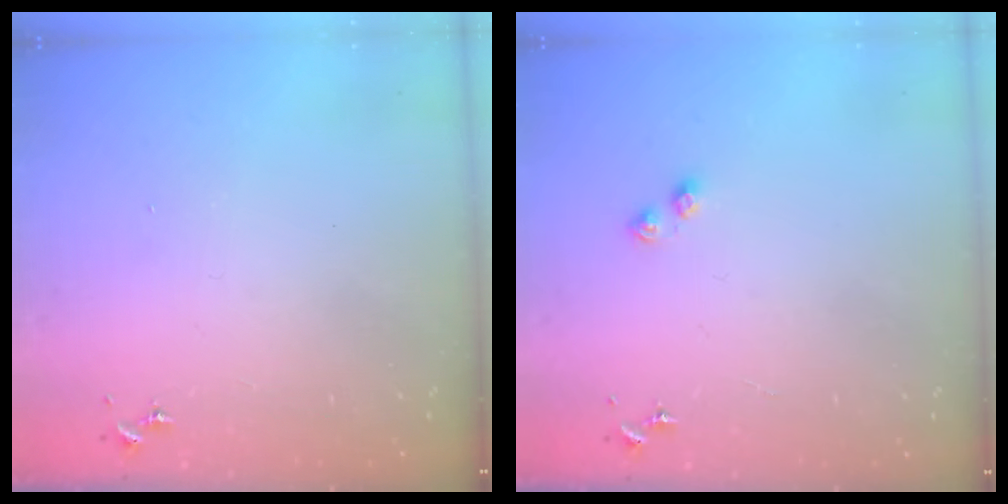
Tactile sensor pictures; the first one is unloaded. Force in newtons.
{"total": 2.8, "press": 2.8, "slide": 0.4}